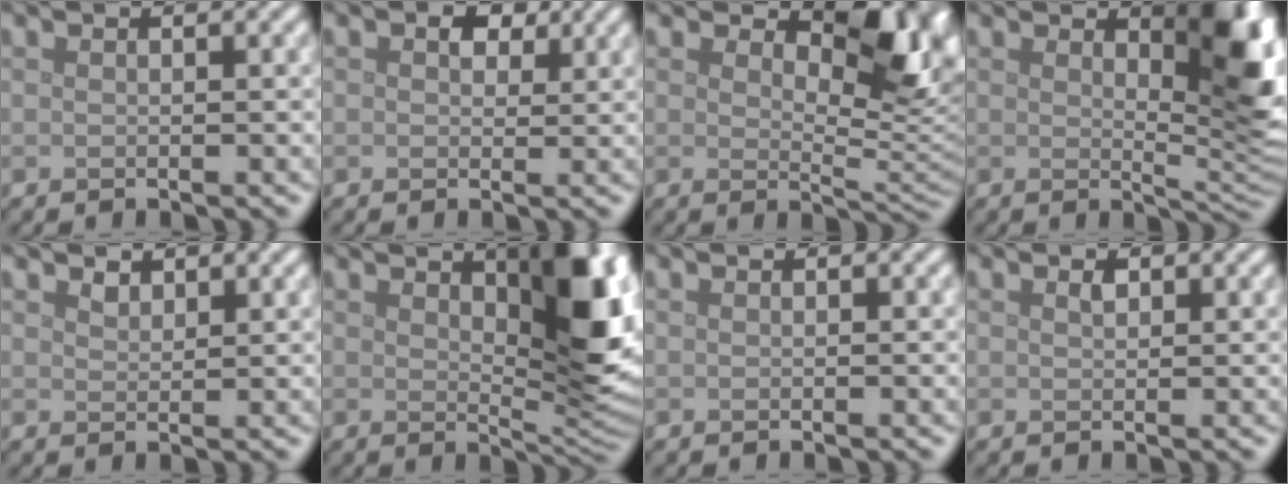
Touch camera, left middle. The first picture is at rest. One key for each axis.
{"total": 1.8, "fx": 0.6, "fy": 1.3, "fz": 1.1, "tx": -0.015, "ty": 0.000, "tz": 0.006}
{"total": 7.8, "fx": 3.6, "fy": 3.9, "fz": 5.6, "tx": -0.067, "ty": -0.009, "tz": 0.047}
{"total": 7.4, "fx": 2.6, "fy": 2.9, "fz": 6.3, "tx": -0.079, "ty": -0.011, "tz": 0.042}
{"total": 0.9, "fx": 0.8, "fy": 0.5, "fz": 0.2, "tx": -0.007, "ty": -0.001, "tz": 0.019}
{"total": 9.5, "fx": 2.9, "fy": 4.2, "fz": 8.1, "tx": -0.110, "ty": -0.008, "tz": 0.053}
{"total": 0.0}
{"total": 0.6, "fx": 0.2, "fy": 0.4, "fz": 0.4, "tx": -0.011, "ty": -0.001, "tz": 0.007}